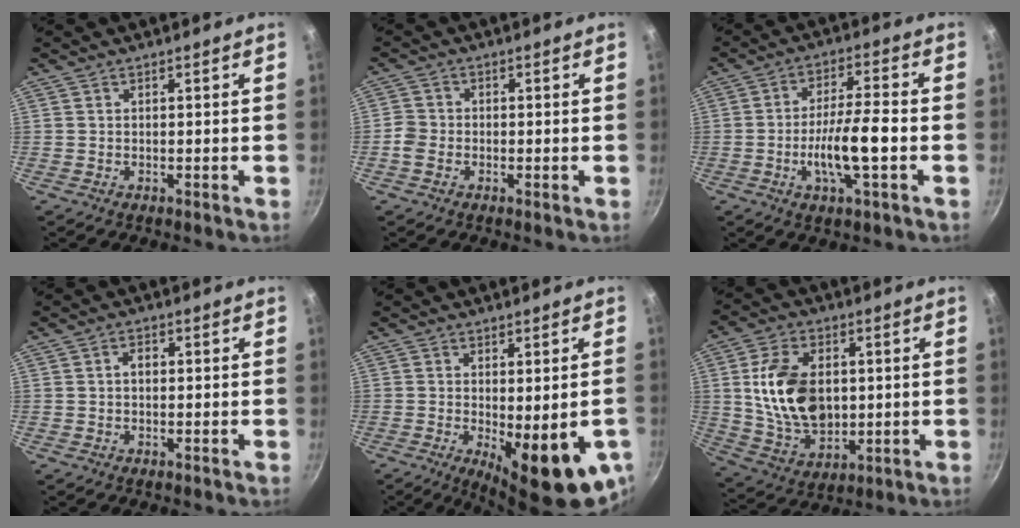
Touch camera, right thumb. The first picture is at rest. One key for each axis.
{"total": 3.1, "fx": -1.3, "fy": 2.4, "fz": 1.4, "tx": -0.027, "ty": 0.016, "tz": -0.030}
{"total": 10.5, "fx": -2.8, "fy": 2.5, "fz": 9.8, "tx": -0.174, "ty": 0.021, "tz": -0.050}
{"total": 2.0, "fx": 0.1, "fy": 1.4, "fz": 1.4, "tx": -0.017, "ty": 0.008, "tz": 0.000}
{"total": 14.5, "fx": -3.8, "fy": 4.6, "fz": 13.2, "tx": -0.157, "ty": -0.021, "tz": -0.035}
{"total": 16.4, "fx": 1.7, "fy": 10.9, "fz": 12.1, "tx": -0.201, "ty": -0.008, "tz": 0.039}